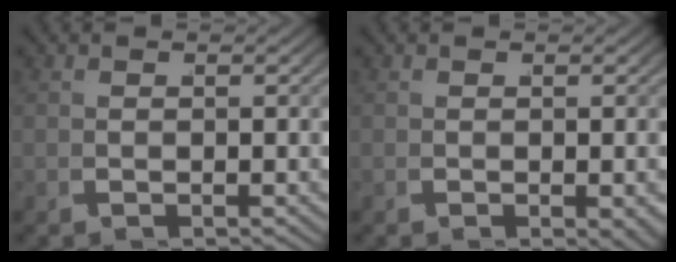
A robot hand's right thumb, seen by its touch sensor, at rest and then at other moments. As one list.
[{"total": 1.5, "force": [-0.4, 0.6, 1.3], "torque": [-0.016, -0.005, -0.003]}]